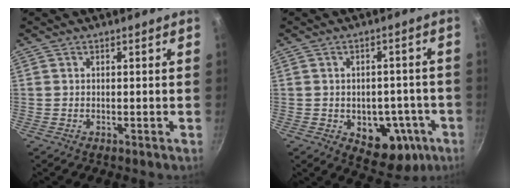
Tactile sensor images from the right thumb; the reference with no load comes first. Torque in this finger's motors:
{"motor_torque": [-0.24, 0.60, 0.35, 0.43, 0.03]}